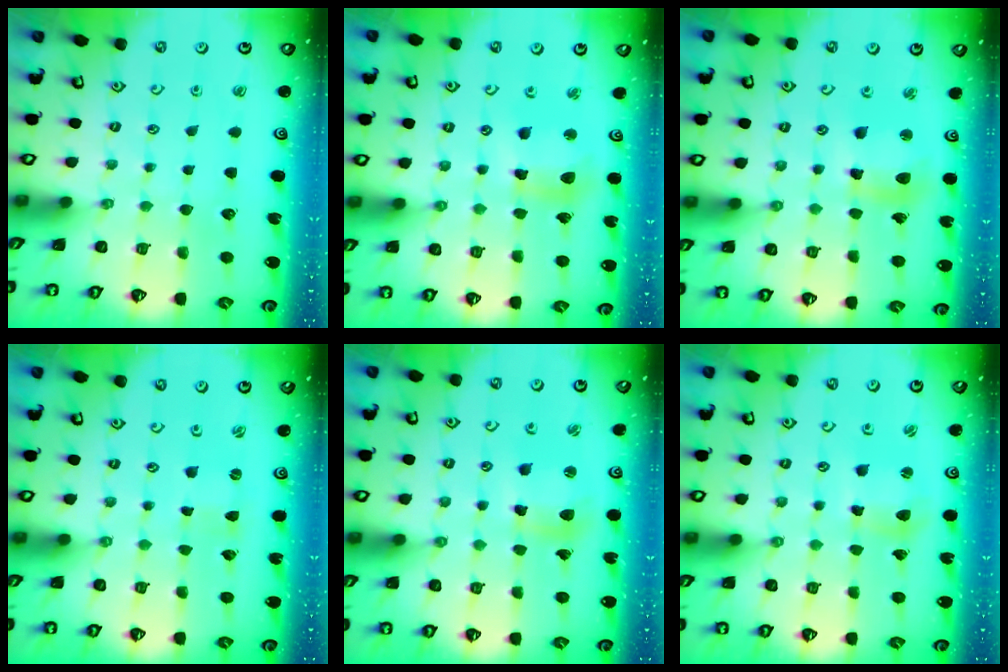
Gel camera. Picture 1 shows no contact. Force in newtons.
{"total": 10.5, "press": 10.5, "slide": 1.3}
{"total": 11.6, "press": 11.5, "slide": 1.4}
{"total": 0.0}
{"total": 9.7, "press": 9.6, "slide": 1.2}
{"total": 5.2, "press": 5.1, "slide": 0.8}